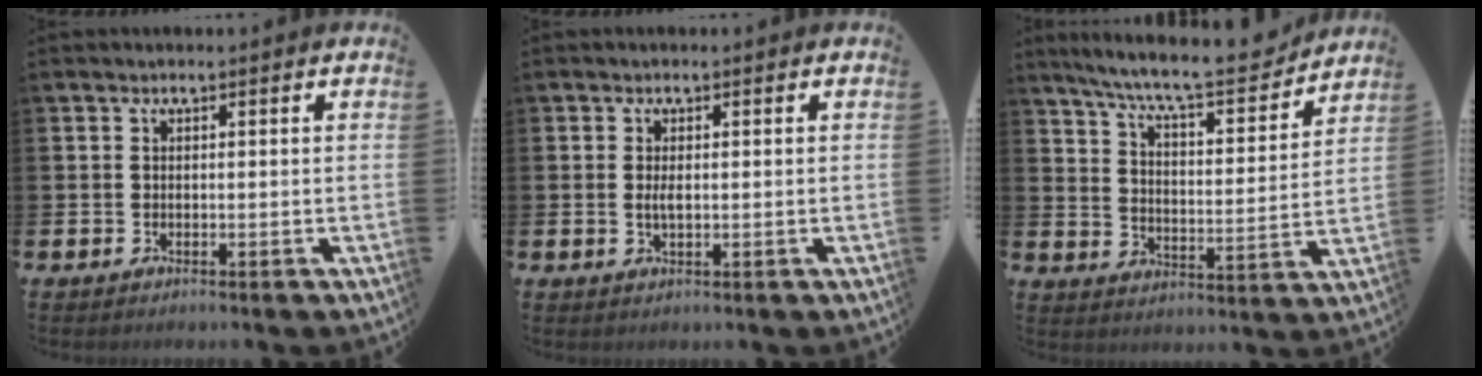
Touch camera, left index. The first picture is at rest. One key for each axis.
{"total": 1.5, "fx": 0.1, "fy": 0.6, "fz": 1.4, "tx": -0.023, "ty": 0.001, "tz": -0.001}
{"total": 9.0, "fx": 8.3, "fy": 1.0, "fz": 3.5, "tx": -0.091, "ty": -0.059, "tz": 0.139}